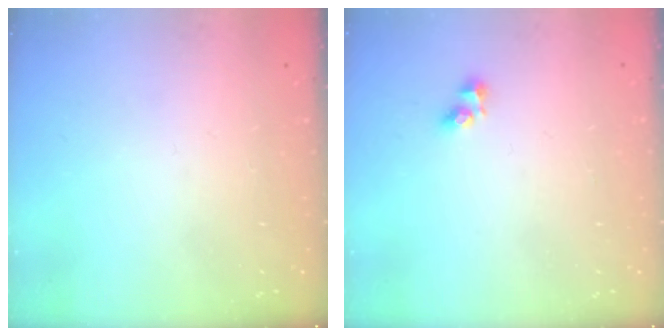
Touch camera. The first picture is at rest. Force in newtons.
{"total": 2.4, "press": 2.4, "slide": 0.2}